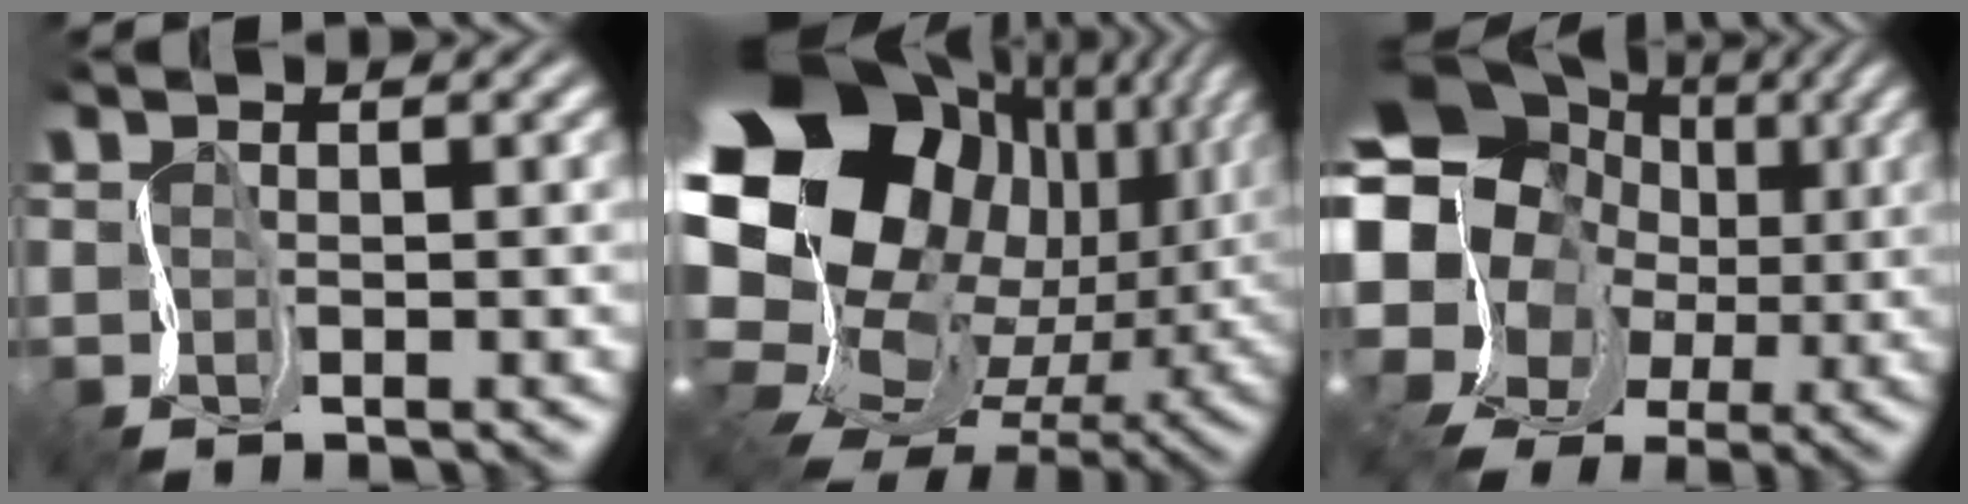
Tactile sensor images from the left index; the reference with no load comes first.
{"total": 20.3, "force": [4.4, 14.9, 13.0], "torque": [-0.266, -0.026, 0.104]}
{"total": 17.4, "force": [3.2, 15.4, 7.6], "torque": [-0.174, 0.029, 0.026]}